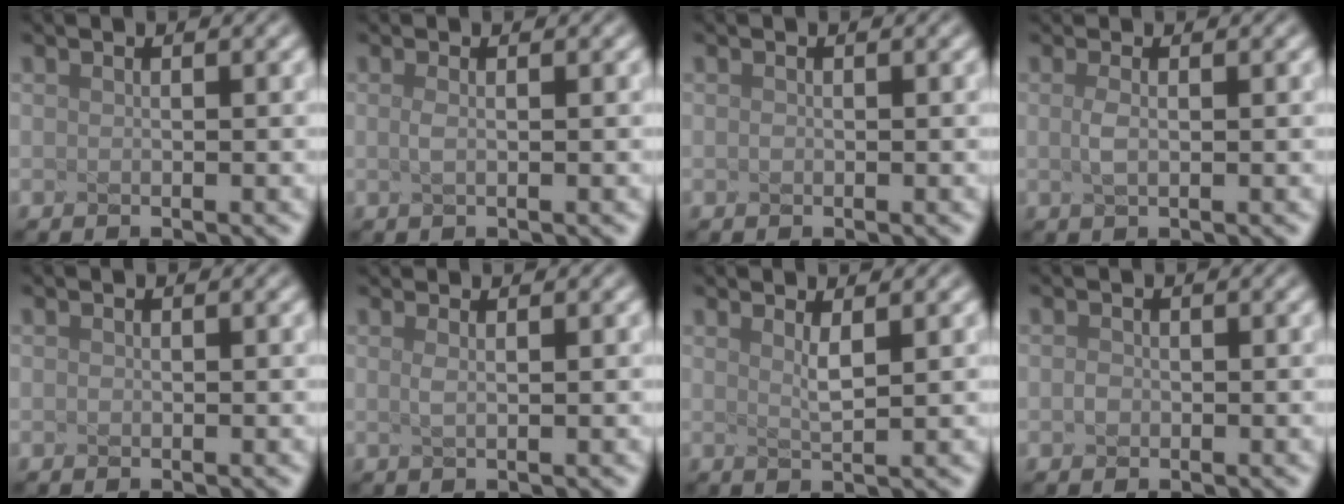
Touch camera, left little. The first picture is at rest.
{"total": 0.8, "force": [-0.7, -0.3, 0.2], "torque": [-0.026, -0.005, 0.006]}
{"total": 0.8, "force": [-0.3, -0.5, -0.5], "torque": [-0.006, -0.008, 0.011]}
{"total": 1.1, "force": [-0.9, -0.6, 0.1], "torque": [-0.032, -0.007, 0.020]}
{"total": 0.6, "force": [-0.2, -0.4, -0.4], "torque": [-0.002, -0.006, 0.008]}
{"total": 0.7, "force": [0.5, 0.0, 0.5], "torque": [-0.022, 0.004, 0.010]}
{"total": 1.0, "force": [-0.2, -0.9, 0.3], "torque": [-0.034, -0.008, 0.033]}
{"total": 1.8, "force": [-1.2, -0.9, -1.0], "torque": [-0.021, -0.003, 0.023]}